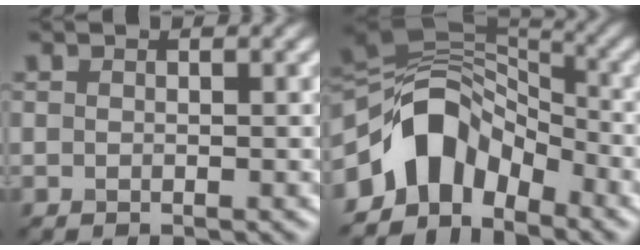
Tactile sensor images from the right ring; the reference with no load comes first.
{"total": 8.0, "force": [-4.2, 5.2, 4.4], "torque": [-0.056, 0.011, -0.088]}